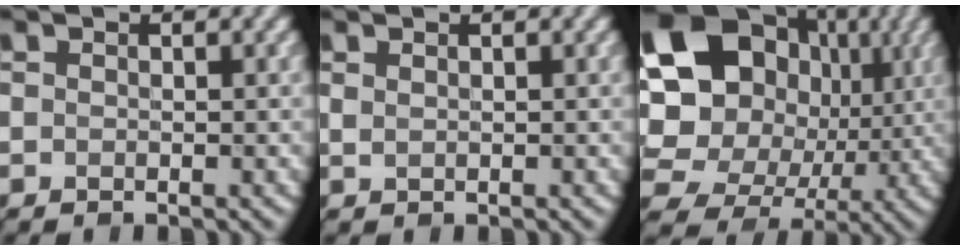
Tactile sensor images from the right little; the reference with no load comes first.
{"total": 0.6, "force": [0.5, 0.2, 0.3], "torque": [-0.010, 0.000, 0.013]}
{"total": 20.2, "force": [3.9, 17.3, 9.8], "torque": [-0.207, 0.033, 0.050]}